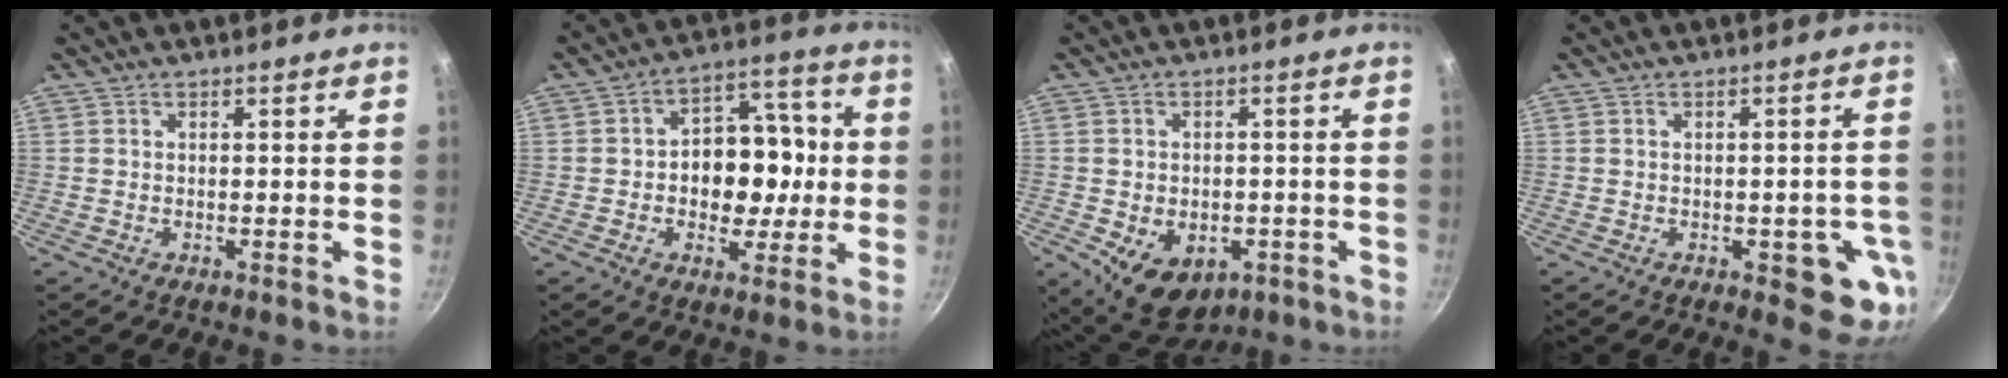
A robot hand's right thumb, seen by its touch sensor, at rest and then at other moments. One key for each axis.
{"total": 13.6, "fx": -0.9, "fy": 10.0, "fz": 9.1, "tx": -0.074, "ty": 0.026, "tz": -0.022}
{"total": 10.5, "fx": -3.6, "fy": 7.4, "fz": 6.5, "tx": -0.071, "ty": 0.000, "tz": -0.033}
{"total": 8.2, "fx": -2.3, "fy": 3.9, "fz": 6.8, "tx": -0.040, "ty": 0.003, "tz": -0.027}